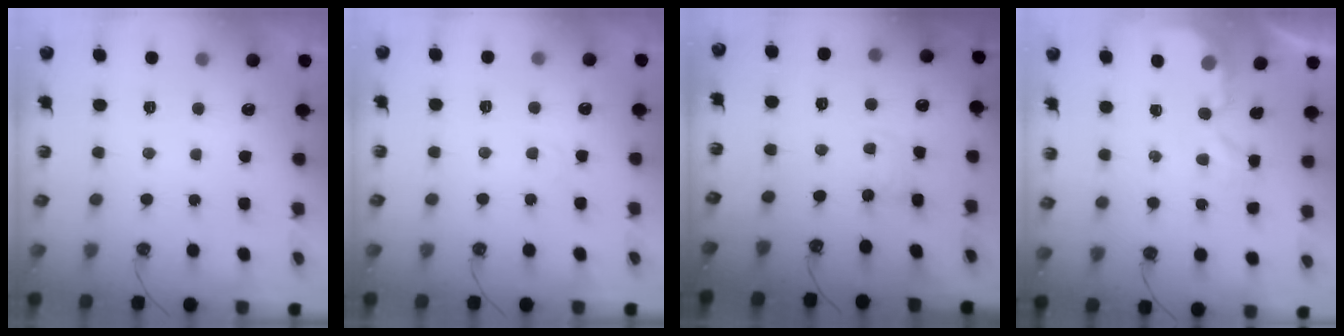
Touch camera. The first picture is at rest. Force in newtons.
{"total": 1.9, "press": 1.9, "slide": 0.4}
{"total": 1.5, "press": 1.4, "slide": 0.2}
{"total": 2.8, "press": 2.8, "slide": 0.4}